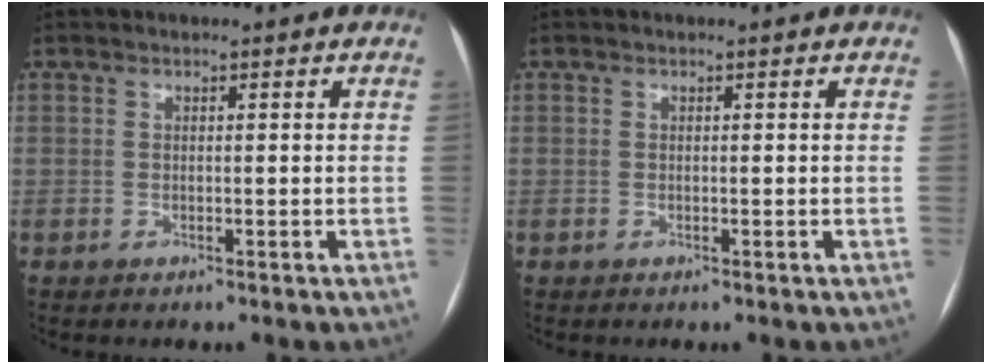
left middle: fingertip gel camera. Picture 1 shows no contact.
{"total": 0.0}